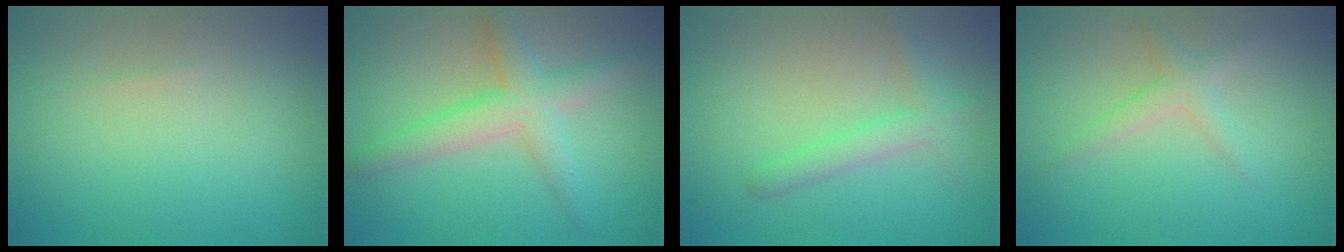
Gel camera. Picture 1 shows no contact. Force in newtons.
{"total": 4.3, "press": 4.3, "slide": 0.2}
{"total": 2.4, "press": 2.4, "slide": 0.1}
{"total": 1.8, "press": 1.8, "slide": 0.1}